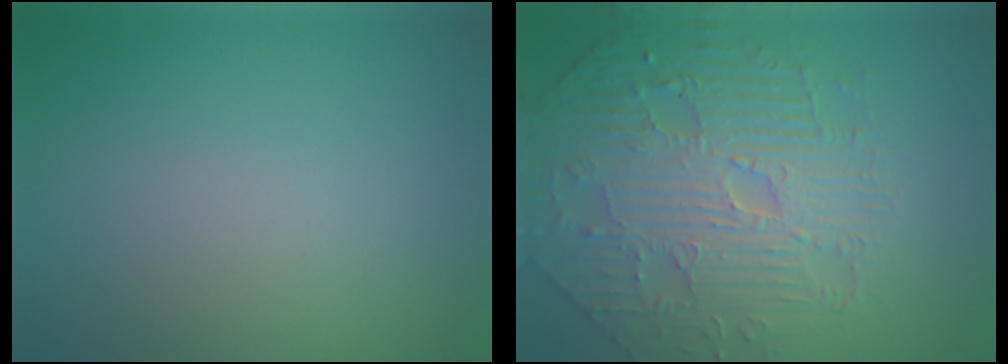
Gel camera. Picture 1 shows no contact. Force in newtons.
{"total": 5.9, "press": 5.3, "slide": 2.5}